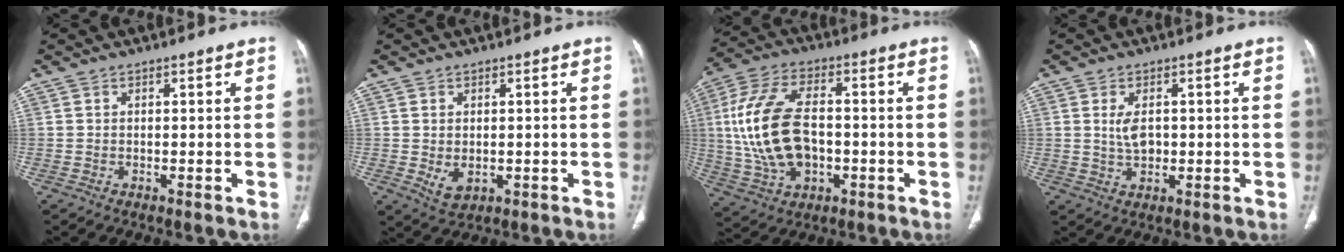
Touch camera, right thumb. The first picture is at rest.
{"total": 3.6, "force": [-0.4, 2.4, 2.6], "torque": [-0.042, -0.007, 0.007]}
{"total": 17.3, "force": [-0.6, 10.3, 13.9], "torque": [-0.280, 0.017, -0.002]}
{"total": 3.9, "force": [0.5, 2.3, 3.1], "torque": [-0.057, -0.004, 0.015]}